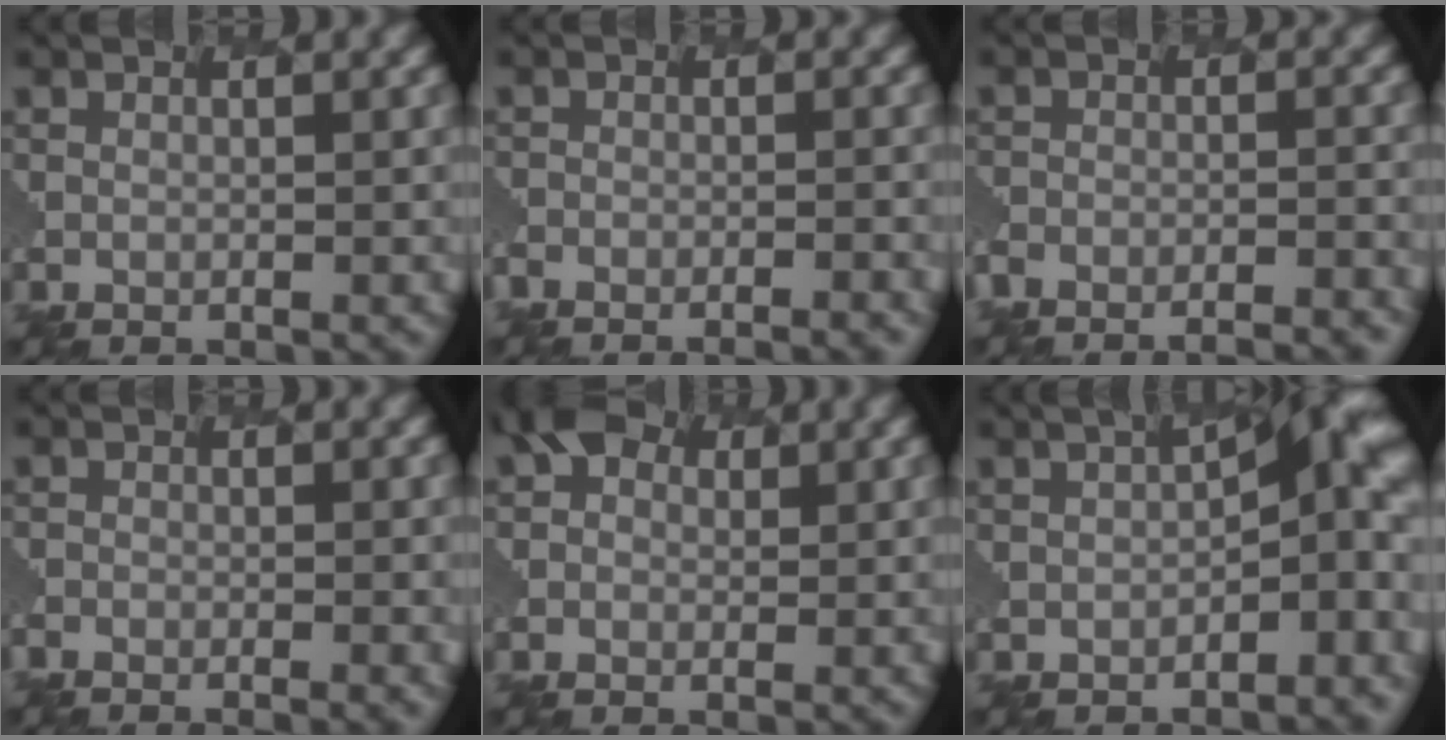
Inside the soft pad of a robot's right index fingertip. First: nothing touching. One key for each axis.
{"total": 5.3, "fx": -5.0, "fy": 1.2, "fz": 1.4, "tx": -0.003, "ty": 0.007, "tz": -0.055}
{"total": 8.3, "fx": -8.0, "fy": 1.7, "fz": 1.3, "tx": -0.006, "ty": 0.007, "tz": -0.094}
{"total": 3.1, "fx": -2.4, "fy": 0.9, "fz": 1.7, "tx": -0.015, "ty": 0.014, "tz": -0.033}
{"total": 3.3, "fx": 1.1, "fy": 2.6, "fz": 1.7, "tx": -0.017, "ty": 0.020, "tz": -0.001}
{"total": 10.0, "fx": -0.8, "fy": 4.5, "fz": 8.9, "tx": -0.102, "ty": 0.011, "tz": -0.010}